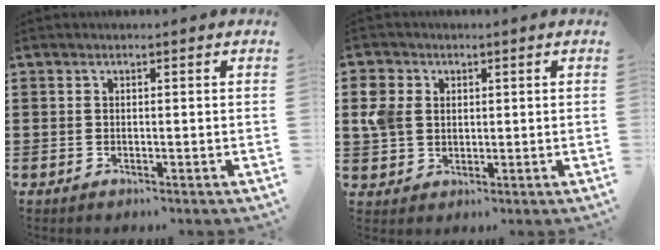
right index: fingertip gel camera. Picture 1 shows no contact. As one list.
[{"total": 5.1, "force": [1.1, 4.2, 2.5], "torque": [-0.084, 0.010, 0.014]}]